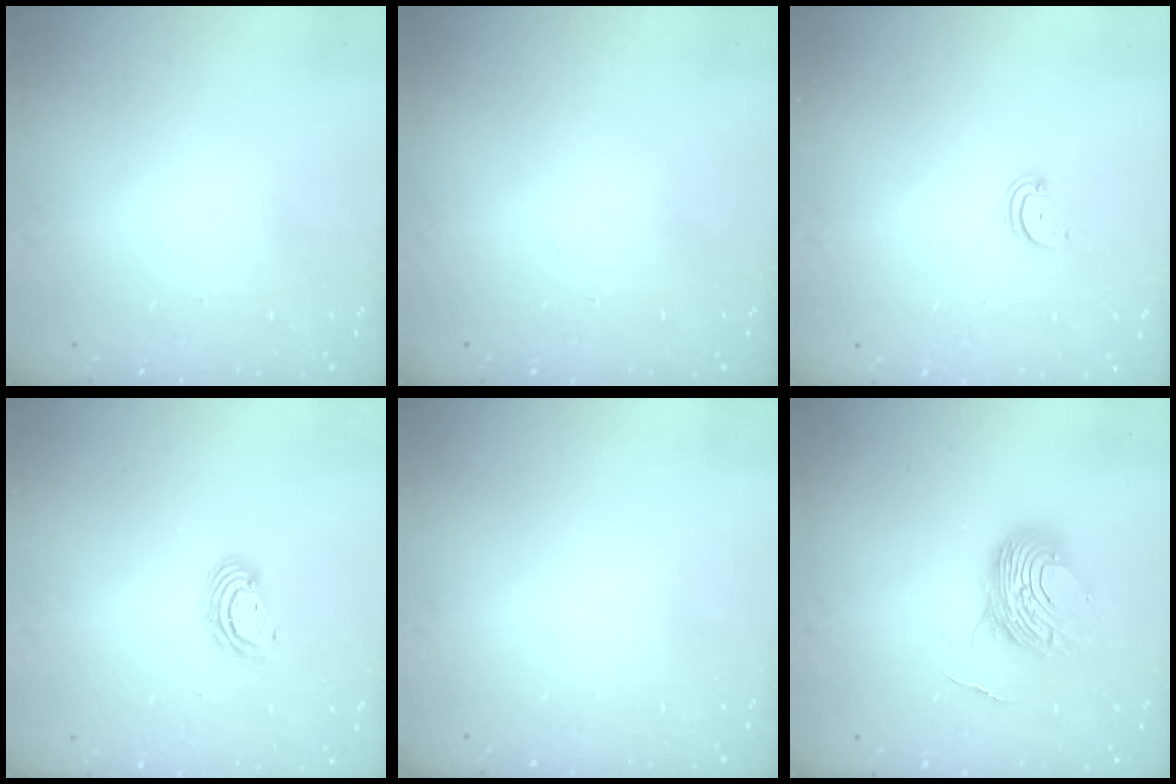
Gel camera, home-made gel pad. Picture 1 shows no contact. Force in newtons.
{"total": 0.0}
{"total": 1.8, "press": 1.8, "slide": 0.2}
{"total": 5.3, "press": 5.3, "slide": 0.2}
{"total": 0.0}
{"total": 9.5, "press": 9.5, "slide": 1.0}